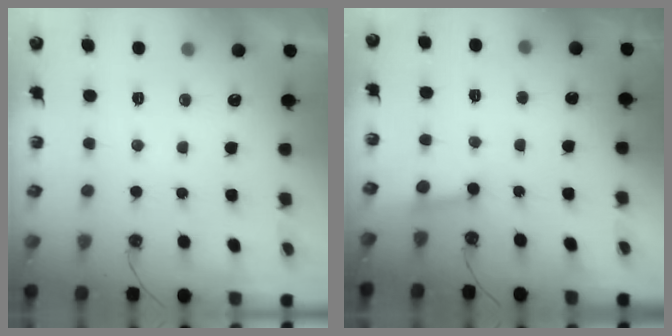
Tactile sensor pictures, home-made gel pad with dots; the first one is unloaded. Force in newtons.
{"total": 2.6, "press": 2.6, "slide": 0.2}